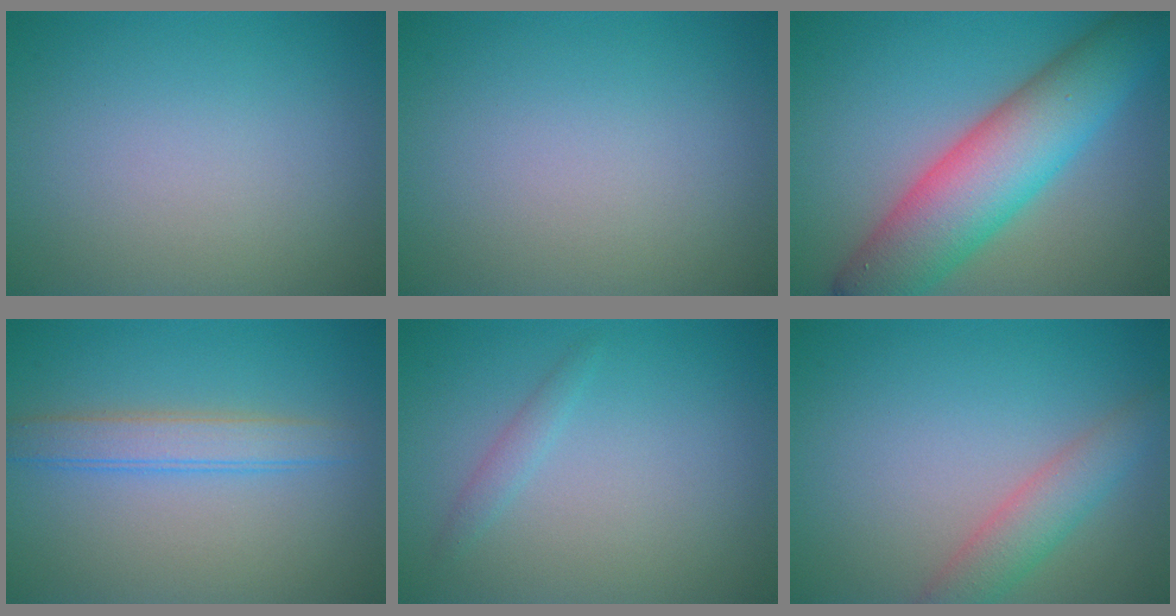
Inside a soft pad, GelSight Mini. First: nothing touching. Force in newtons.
{"total": 0.0}
{"total": 9.8, "press": 9.8, "slide": 0.1}
{"total": 2.9, "press": 2.9, "slide": 0.0}
{"total": 1.6, "press": 1.6, "slide": 0.1}
{"total": 3.2, "press": 3.2, "slide": 0.2}